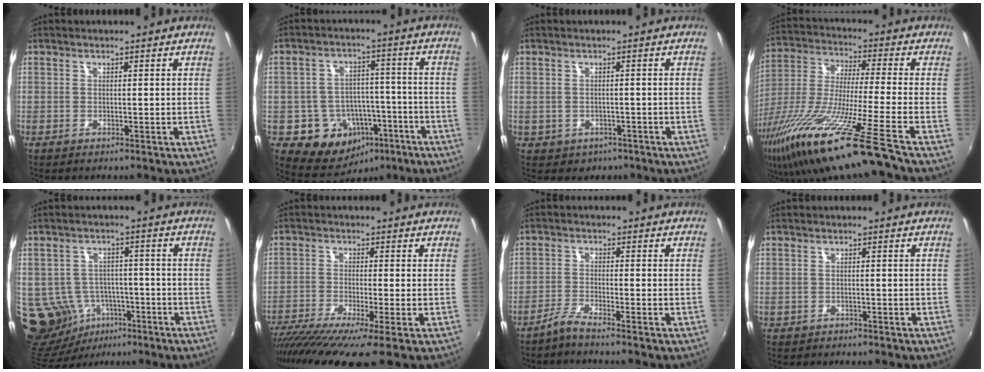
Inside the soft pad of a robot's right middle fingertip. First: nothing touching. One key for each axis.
{"total": 13.0, "fx": -6.3, "fy": 10.2, "fz": 5.0, "tx": -0.114, "ty": 0.031, "tz": -0.063}
{"total": 2.6, "fx": -0.9, "fy": 2.4, "fz": 0.7, "tx": -0.022, "ty": -0.002, "tz": -0.003}
{"total": 20.9, "fx": -14.0, "fy": -1.2, "fz": 15.4, "tx": -0.284, "ty": -0.070, "tz": -0.253}
{"total": 11.2, "fx": -4.3, "fy": 9.1, "fz": 4.9, "tx": -0.125, "ty": 0.004, "tz": -0.043}
{"total": 10.8, "fx": -8.0, "fy": -0.2, "fz": 7.2, "tx": -0.153, "ty": -0.049, "tz": -0.142}
{"total": 2.6, "fx": -2.3, "fy": -0.9, "fz": 0.8, "tx": -0.031, "ty": -0.003, "tz": -0.050}
{"total": 1.0, "fx": -0.9, "fy": 0.3, "fz": -0.1, "tx": -0.004, "ty": -0.003, "tz": -0.013}